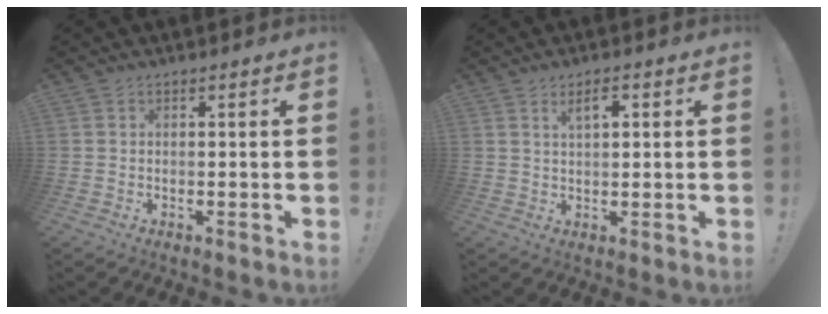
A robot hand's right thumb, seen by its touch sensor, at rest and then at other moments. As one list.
[{"total": 4.0, "force": [1.7, 1.5, 3.3], "torque": [-0.045, -0.005, 0.024]}]